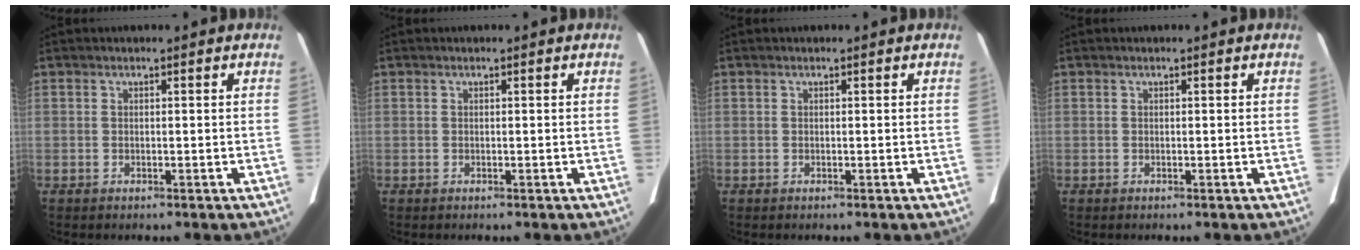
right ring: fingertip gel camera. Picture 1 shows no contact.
{"total": 0.0}
{"total": 0.0}
{"total": 0.0}